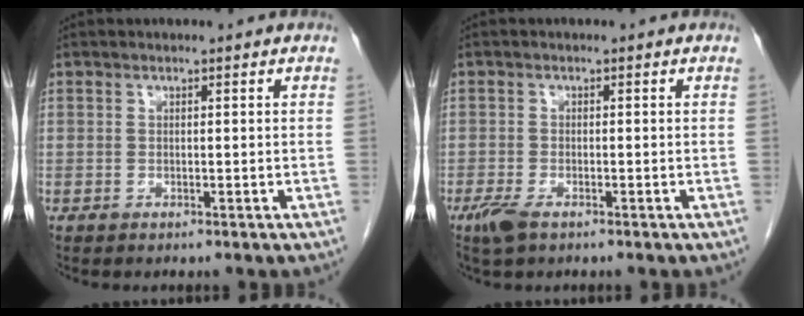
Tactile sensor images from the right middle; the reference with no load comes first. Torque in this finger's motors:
{"motor_torque": [0.55, -0.59, 0.22, 0.02]}